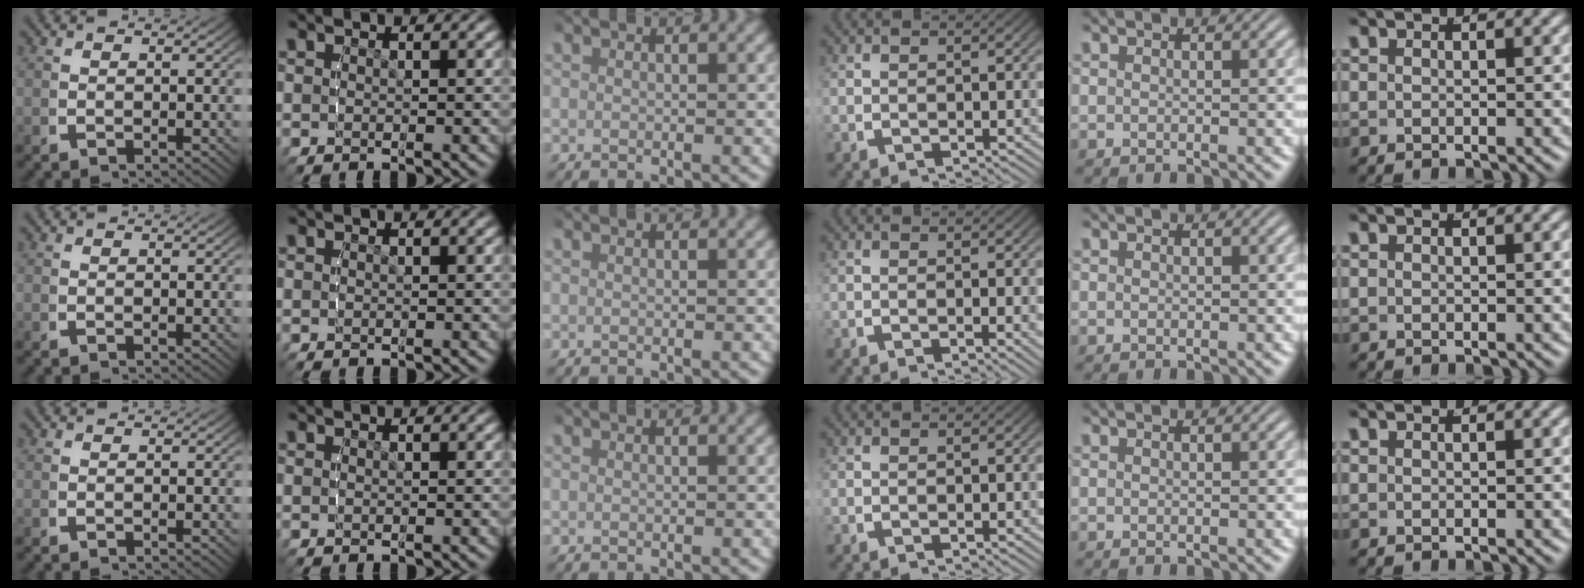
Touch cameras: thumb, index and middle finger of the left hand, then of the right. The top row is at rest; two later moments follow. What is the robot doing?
{"motion": "lift_and_place", "object": "cubes"}